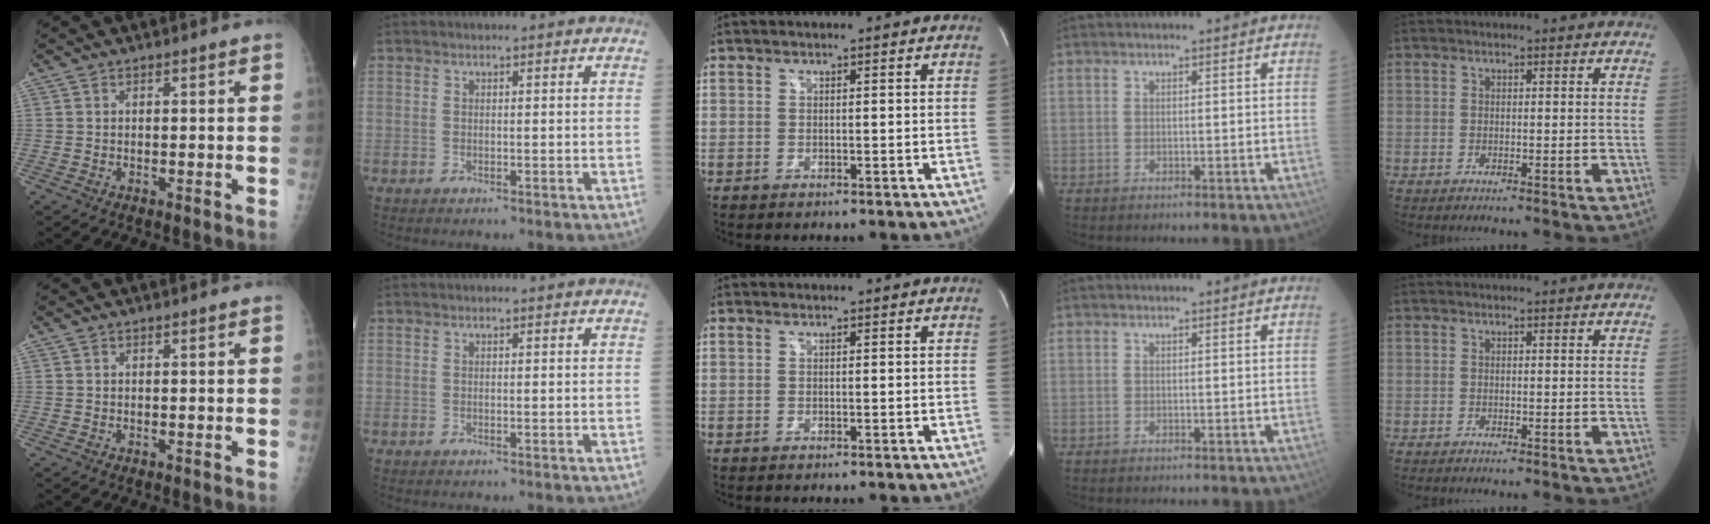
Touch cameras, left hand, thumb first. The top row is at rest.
{}